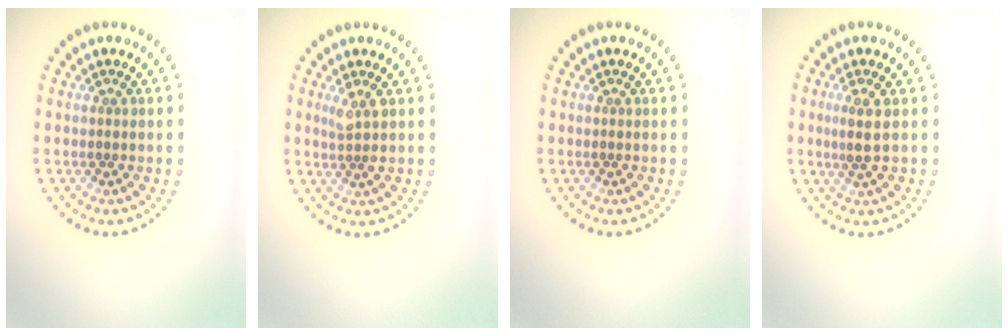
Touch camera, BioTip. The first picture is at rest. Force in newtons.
{"total": 1.6, "press": 1.3, "slide": 0.9}
{"total": 0.0}
{"total": 1.9, "press": 1.6, "slide": 1.0}